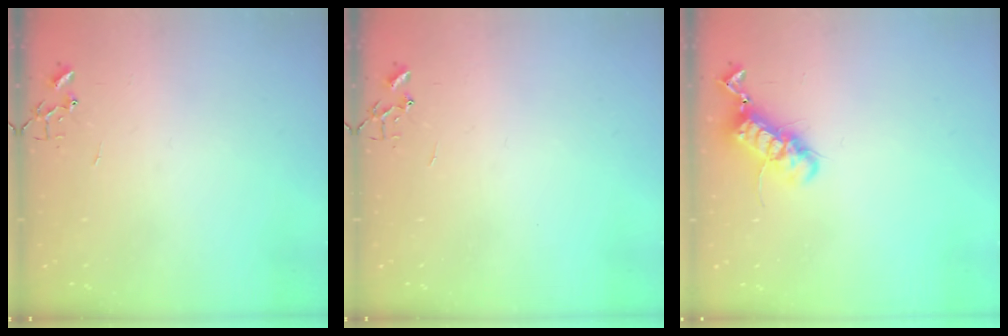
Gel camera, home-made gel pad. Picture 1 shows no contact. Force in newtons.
{"total": 0.0}
{"total": 12.7, "press": 12.6, "slide": 1.6}